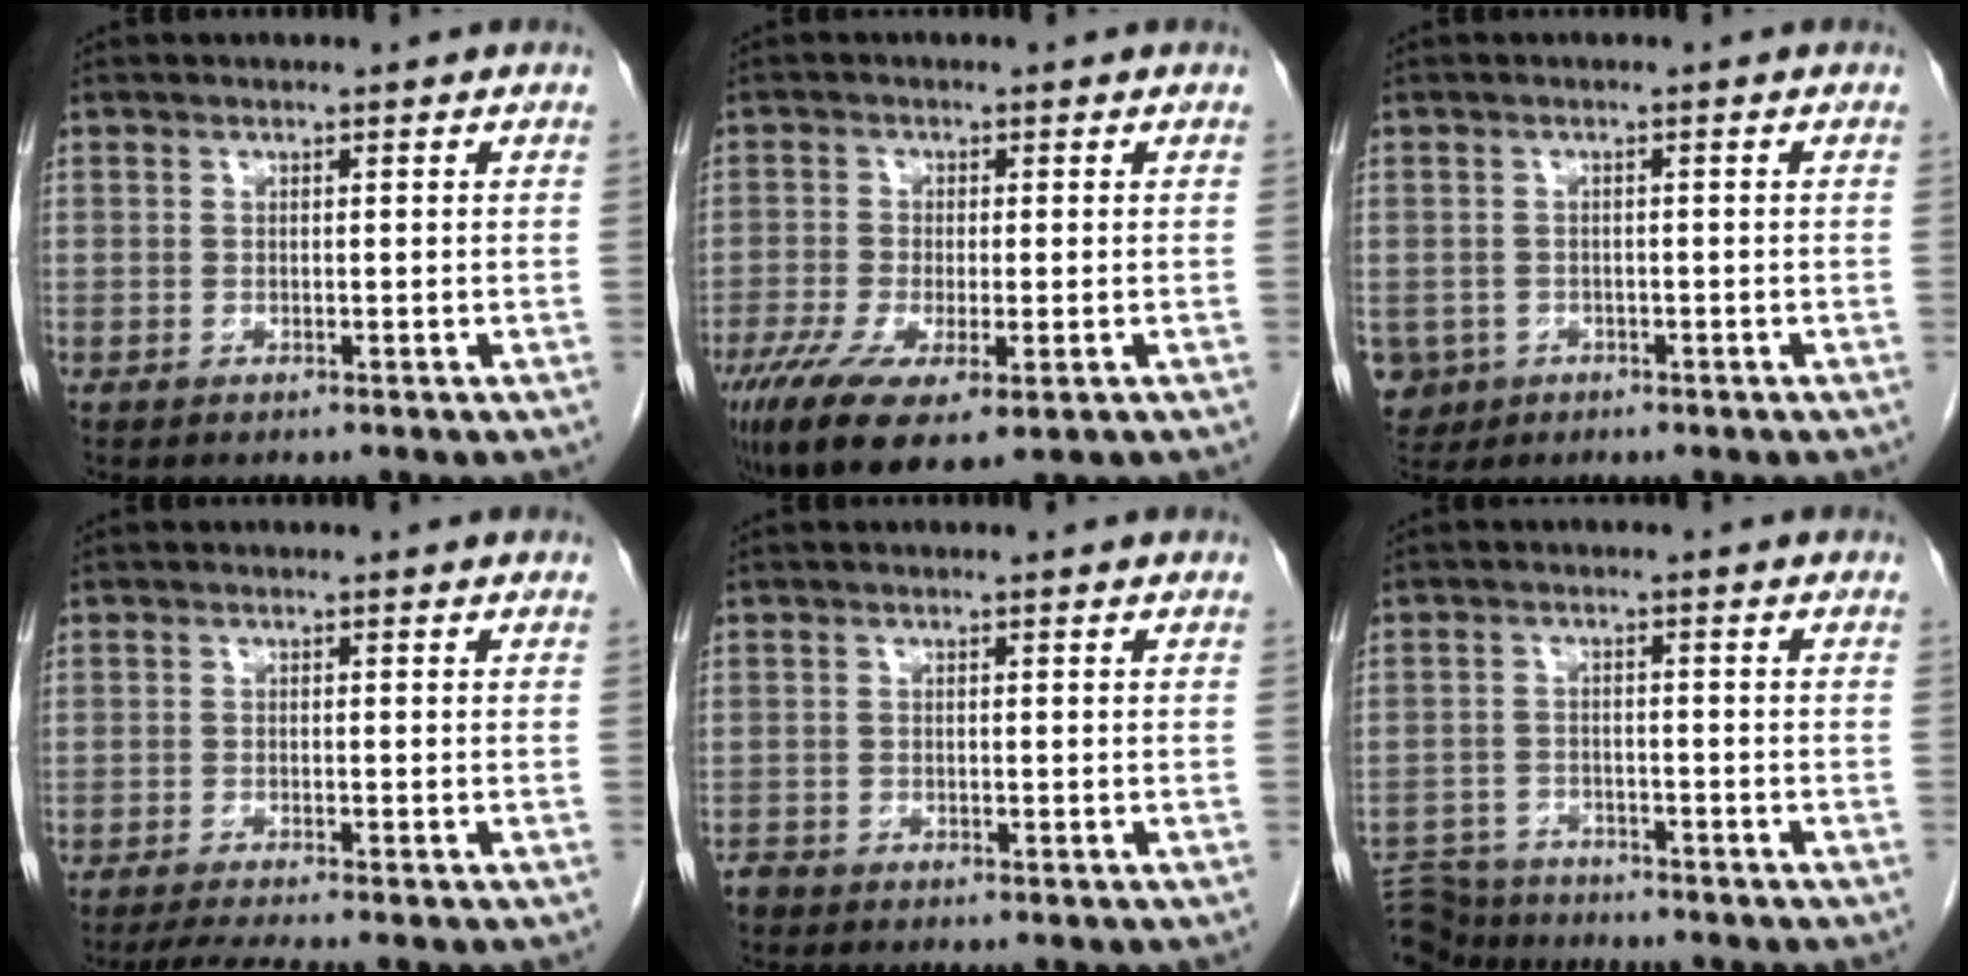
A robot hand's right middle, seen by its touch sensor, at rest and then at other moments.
{"total": 12.6, "force": [-7.1, 4.1, 9.5], "torque": [-0.192, -0.037, -0.113]}
{"total": 5.6, "force": [-2.7, 4.8, 0.9], "torque": [-0.026, 0.003, -0.039]}
{"total": 3.5, "force": [-2.9, -1.0, 1.5], "torque": [-0.033, -0.017, -0.054]}
{"total": 1.5, "force": [-1.2, 0.8, 0.1], "torque": [-0.008, 0.000, -0.023]}
{"total": 8.1, "force": [-7.8, 2.1, 0.4], "torque": [-0.008, 0.007, -0.128]}